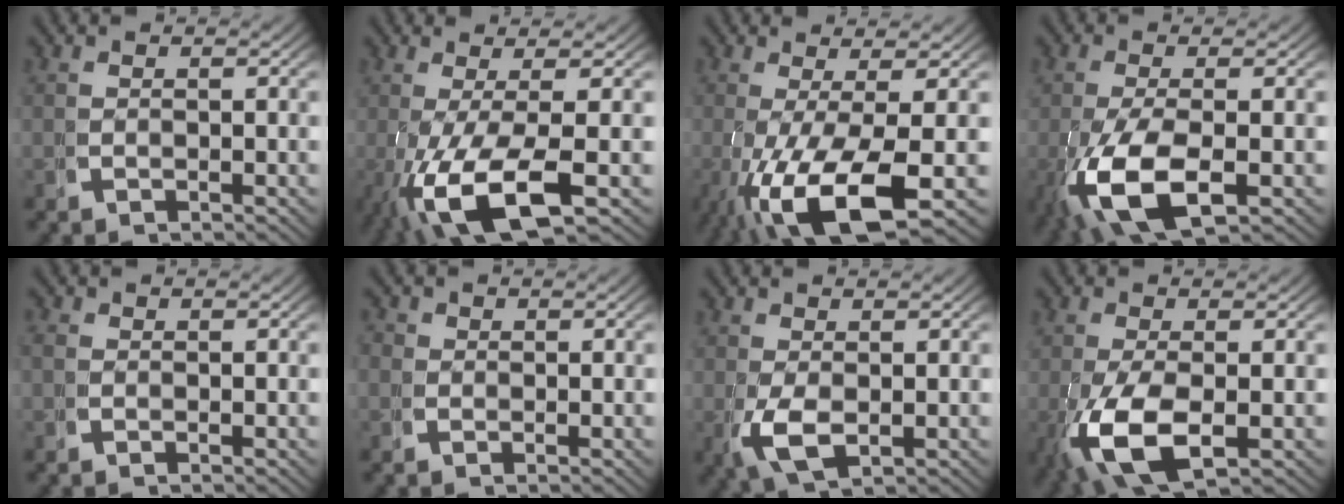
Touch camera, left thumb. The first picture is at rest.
{"total": 9.3, "force": [-2.2, 3.4, 8.3], "torque": [-0.188, -0.034, -0.005]}
{"total": 10.3, "force": [-2.6, 4.1, 9.0], "torque": [-0.199, -0.045, -0.007]}
{"total": 9.4, "force": [-2.3, 4.8, 7.7], "torque": [-0.188, -0.037, -0.011]}
{"total": 0.5, "force": [-0.2, 0.5, 0.1], "torque": [-0.003, -0.005, -0.005]}
{"total": 1.1, "force": [-0.1, 1.1, 0.0], "torque": [0.003, -0.003, -0.008]}
{"total": 3.9, "force": [-0.1, 2.3, 3.2], "torque": [-0.089, -0.020, 0.014]}
{"total": 8.6, "force": [-2.0, 4.8, 6.8], "torque": [-0.175, -0.039, -0.007]}